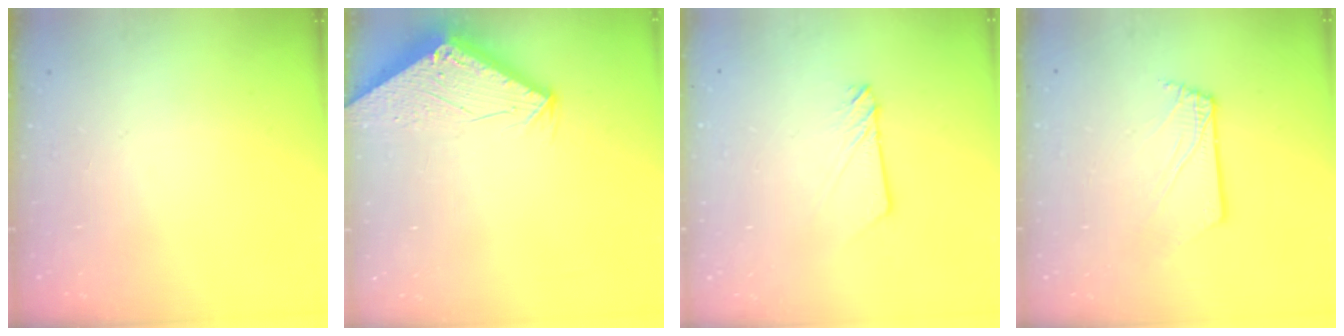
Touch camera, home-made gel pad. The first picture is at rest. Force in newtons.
{"total": 2.8, "press": 2.8, "slide": 0.1}
{"total": 3.0, "press": 3.0, "slide": 0.2}
{"total": 2.6, "press": 2.6, "slide": 0.3}